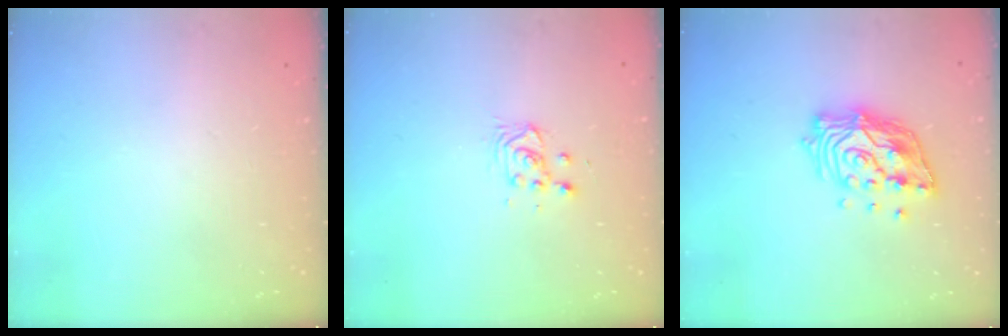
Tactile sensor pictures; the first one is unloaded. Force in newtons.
{"total": 3.6, "press": 3.6, "slide": 0.1}
{"total": 14.3, "press": 14.1, "slide": 2.0}